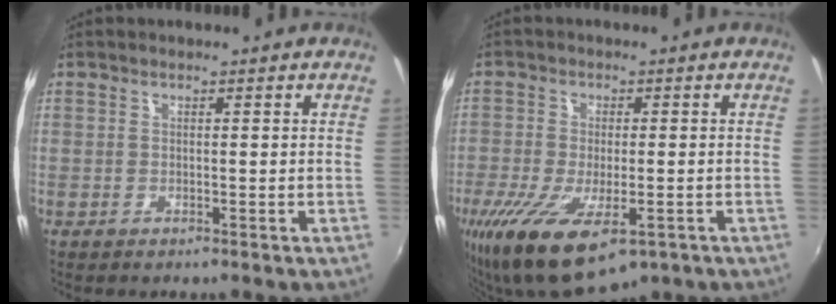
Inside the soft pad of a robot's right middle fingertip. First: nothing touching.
{"total": 14.5, "force": [-7.6, 5.8, 11.0], "torque": [-0.233, -0.059, -0.120]}